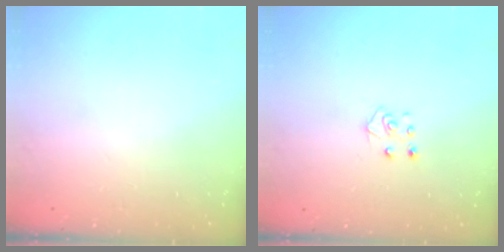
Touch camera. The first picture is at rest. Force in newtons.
{"total": 4.8, "press": 4.8, "slide": 0.4}